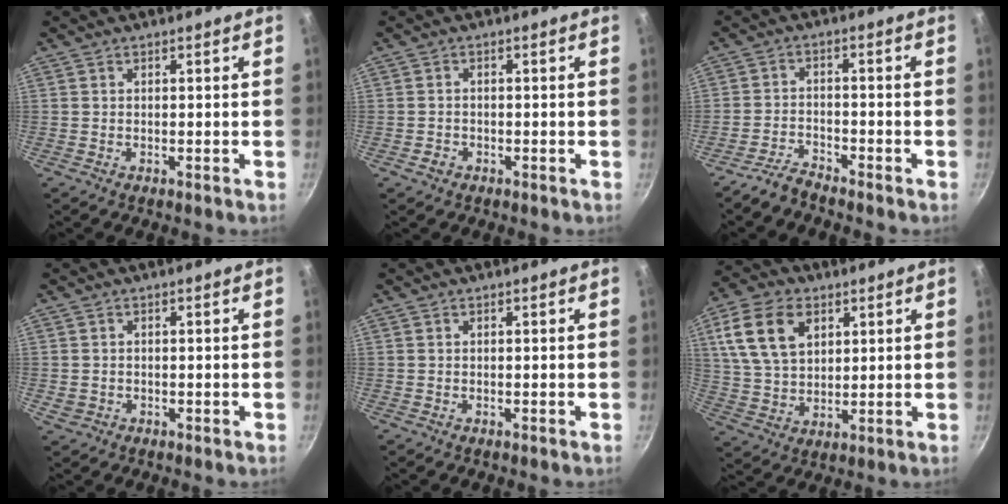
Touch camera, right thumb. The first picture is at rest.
{"total": 1.8, "force": [-0.9, 1.4, 0.6], "torque": [-0.007, 0.011, -0.014]}
{"total": 3.8, "force": [-3.6, 0.9, 0.8], "torque": [-0.019, 0.030, -0.073]}
{"total": 1.7, "force": [-0.3, 1.5, 0.8], "torque": [-0.012, 0.002, -0.002]}
{"total": 0.0}
{"total": 13.8, "force": [5.1, 9.2, 8.9], "torque": [-0.154, -0.006, 0.100]}